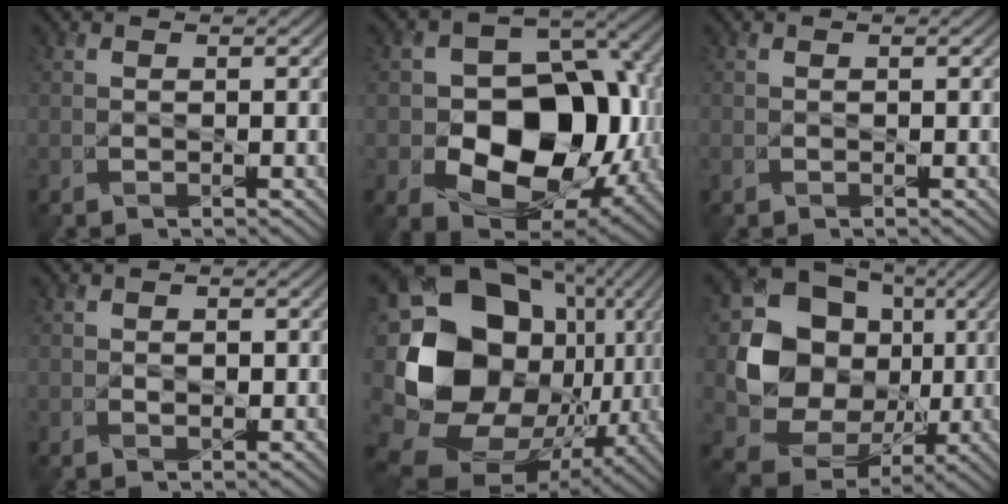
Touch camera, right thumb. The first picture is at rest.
{"total": 15.7, "force": [-3.3, 11.1, 10.5], "torque": [-0.142, -0.012, -0.059]}
{"total": 0.0}
{"total": 0.9, "force": [0.0, 0.7, 0.6], "torque": [-0.010, -0.005, -0.001]}
{"total": 21.5, "force": [-0.3, 16.8, 13.4], "torque": [-0.326, -0.035, 0.028]}
{"total": 16.5, "force": [1.5, 14.5, 7.9], "torque": [-0.174, -0.026, 0.035]}